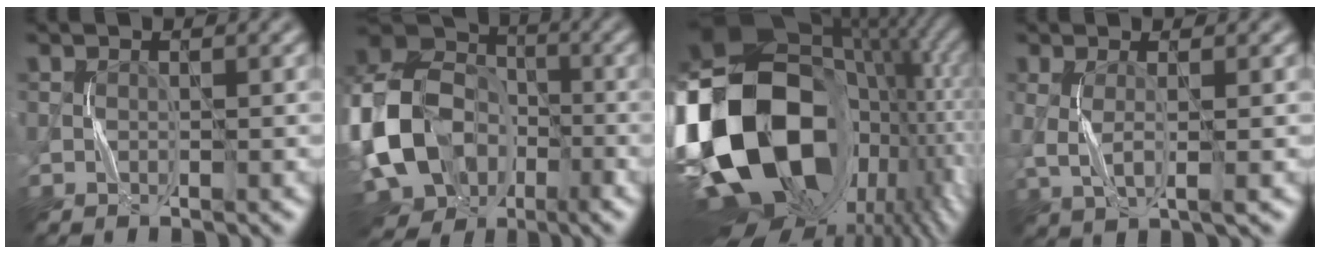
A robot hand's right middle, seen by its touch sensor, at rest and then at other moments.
{"total": 16.5, "force": [-4.1, 12.5, 10.0], "torque": [-0.221, -0.011, -0.073]}
{"total": 21.9, "force": [-2.9, 15.6, 15.0], "torque": [-0.301, -0.052, -0.025]}
{"total": 2.4, "force": [0.5, 0.8, 2.2], "torque": [-0.052, -0.004, 0.010]}